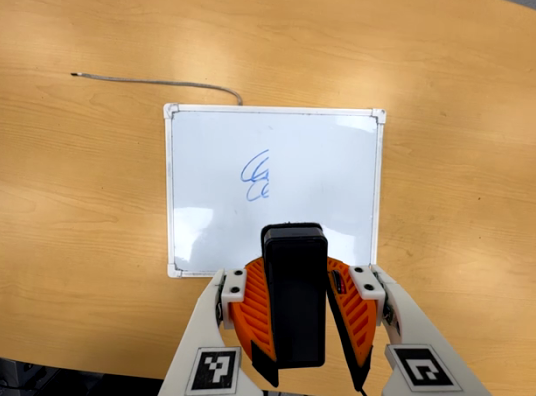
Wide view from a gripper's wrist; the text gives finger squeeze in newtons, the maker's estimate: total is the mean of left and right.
{"total": 8.4, "left": 8.5, "right": 8.3}